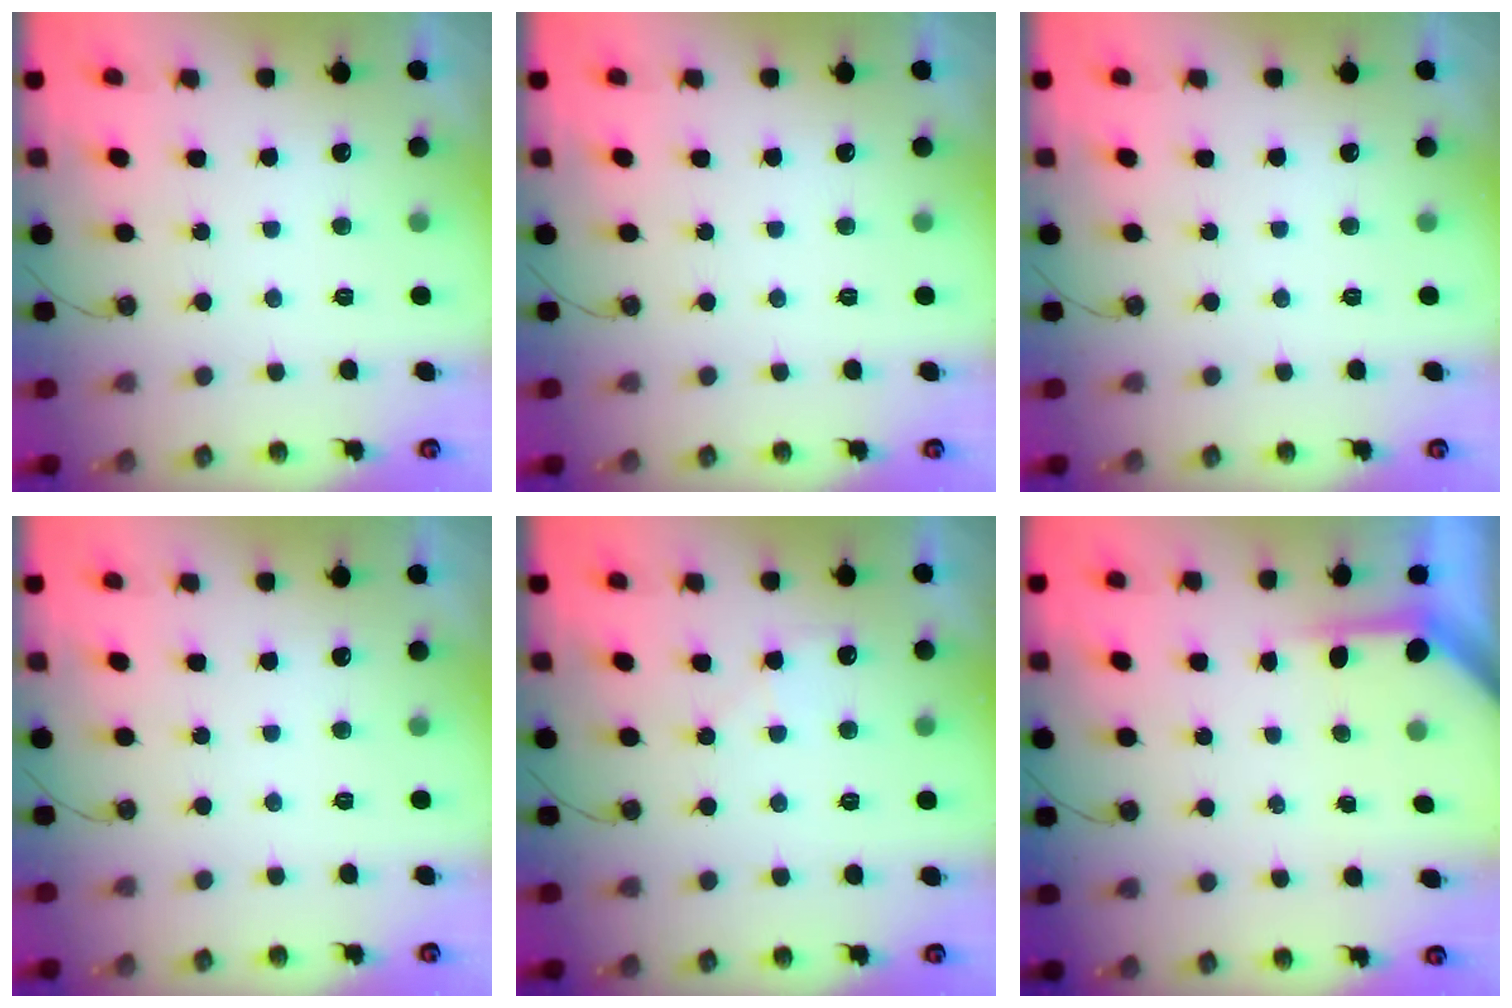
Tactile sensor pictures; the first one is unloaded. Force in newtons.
{"total": 0.0}
{"total": 0.0}
{"total": 0.0}
{"total": 4.6, "press": 4.5, "slide": 0.8}
{"total": 3.6, "press": 3.6, "slide": 0.3}